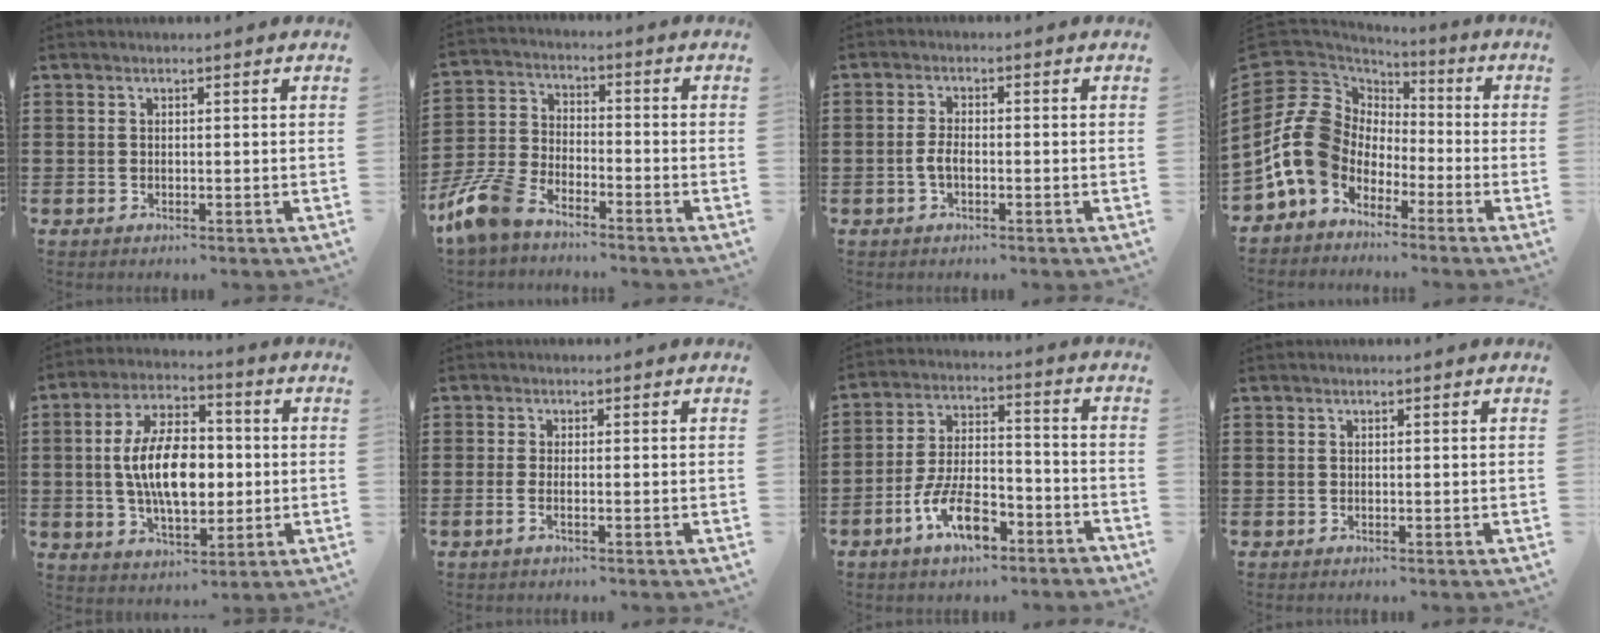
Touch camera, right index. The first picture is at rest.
{"total": 7.3, "force": [-6.2, 2.2, 3.1], "torque": [-0.102, 0.001, -0.130]}
{"total": 2.5, "force": [-0.8, 0.8, 2.2], "torque": [-0.057, -0.007, -0.019]}
{"total": 12.7, "force": [-3.1, 10.3, 6.7], "torque": [-0.204, 0.007, -0.065]}
{"total": 11.2, "force": [-0.1, 5.8, 9.5], "torque": [-0.181, 0.003, -0.005]}
{"total": 1.4, "force": [-0.6, 0.1, 1.2], "torque": [-0.021, -0.003, -0.011]}
{"total": 10.9, "force": [-5.9, 4.6, 7.9], "torque": [-0.161, 0.011, -0.108]}
{"total": 0.0}